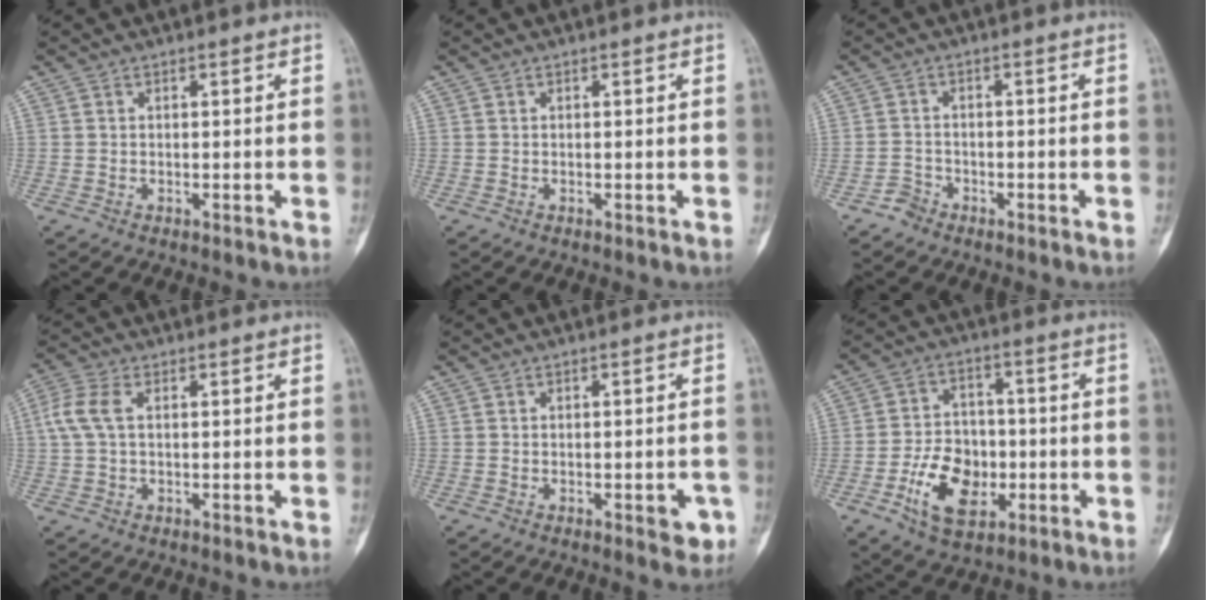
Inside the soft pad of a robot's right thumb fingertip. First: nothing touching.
{"total": 0.0}
{"total": 2.2, "force": [-1.7, 1.4, 0.0], "torque": [0.001, 0.010, -0.036]}
{"total": 5.2, "force": [0.9, 2.9, 4.3], "torque": [-0.120, 0.015, 0.014]}
{"total": 3.7, "force": [-1.5, 1.6, 3.0], "torque": [-0.022, 0.008, -0.013]}
{"total": 11.9, "force": [-3.8, 8.2, 7.8], "torque": [-0.111, 0.019, -0.063]}